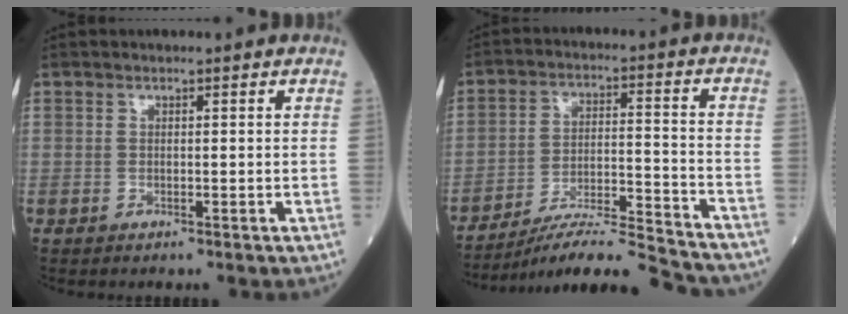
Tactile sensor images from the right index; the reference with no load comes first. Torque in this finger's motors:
{"motor_torque": [0.65, -1.49, 0.19, 0.04]}